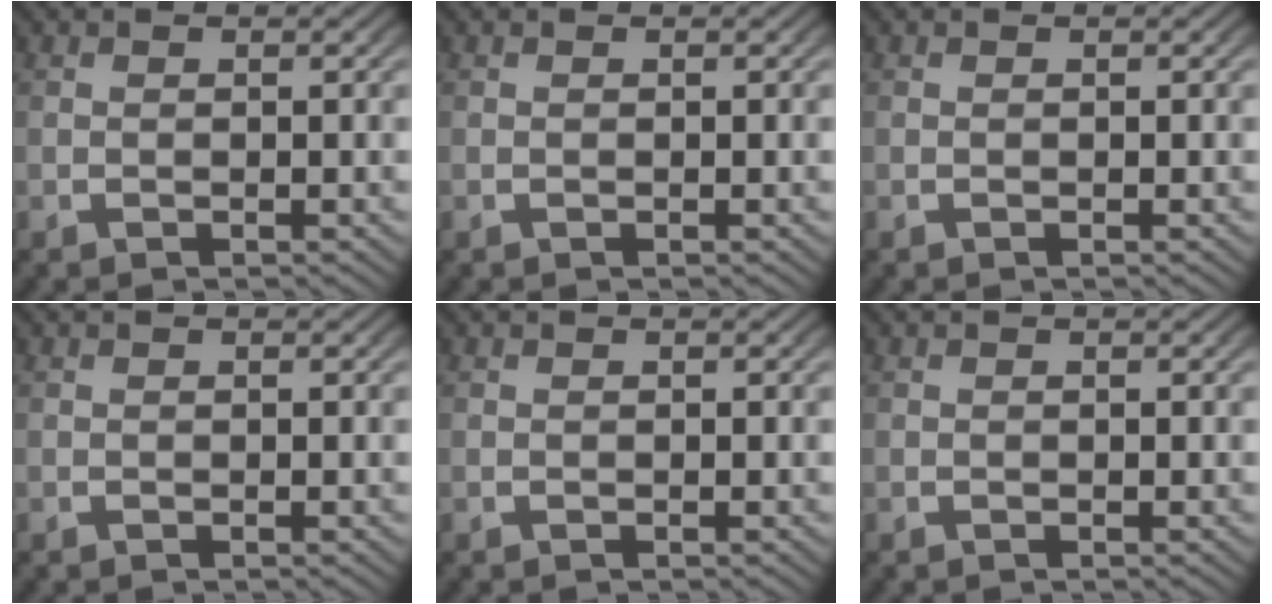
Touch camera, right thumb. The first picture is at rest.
{"total": 0.0}
{"total": 0.0}
{"total": 0.0}
{"total": 0.0}
{"total": 0.0}